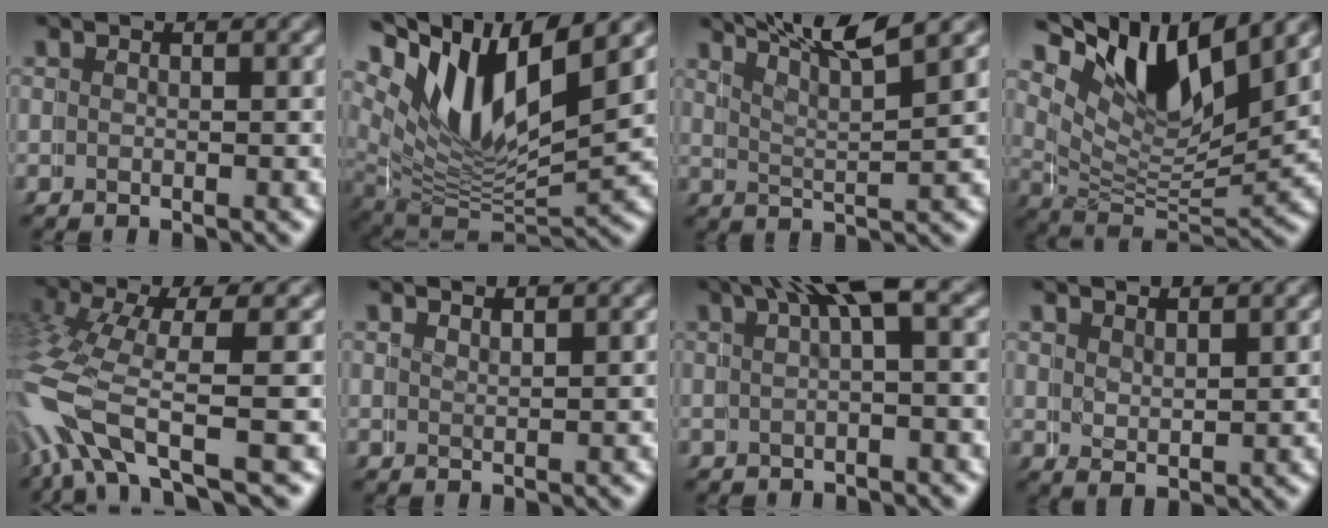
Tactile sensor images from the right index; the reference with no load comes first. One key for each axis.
{"total": 12.4, "fx": 4.9, "fy": 8.1, "fz": 8.0, "tx": -0.139, "ty": 0.012, "tz": 0.066}
{"total": 7.5, "fx": 6.5, "fy": 0.4, "fz": 3.8, "tx": -0.062, "ty": 0.015, "tz": 0.096}
{"total": 9.3, "fx": 5.5, "fy": 4.5, "fz": 6.1, "tx": -0.127, "ty": 0.003, "tz": 0.086}
{"total": 6.9, "fx": -1.0, "fy": 4.2, "fz": 5.3, "tx": -0.158, "ty": -0.033, "tz": -0.003}
{"total": 1.6, "fx": 1.4, "fy": -0.9, "fz": -0.1, "tx": 0.005, "ty": -0.006, "tz": 0.029}
{"total": 4.5, "fx": 2.3, "fy": 1.0, "fz": 3.7, "tx": -0.053, "ty": 0.015, "tz": 0.036}
{"total": 2.6, "fx": 2.6, "fy": 0.1, "fz": 0.7, "tx": -0.014, "ty": -0.002, "tz": 0.052}